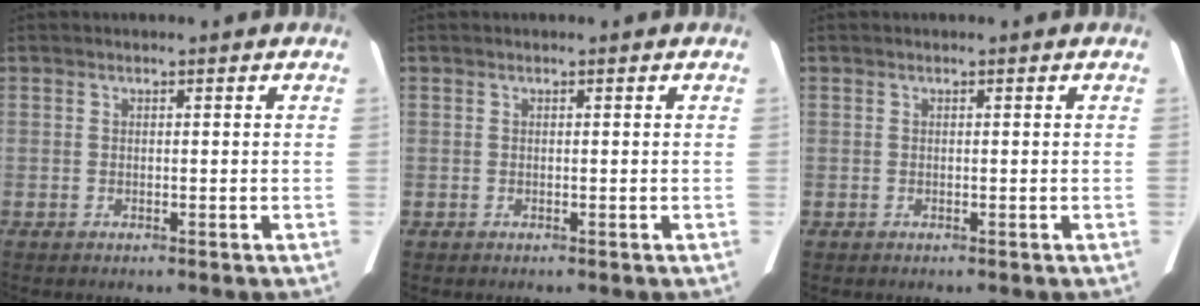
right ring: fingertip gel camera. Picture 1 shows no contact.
{"total": 0.0}
{"total": 0.0}